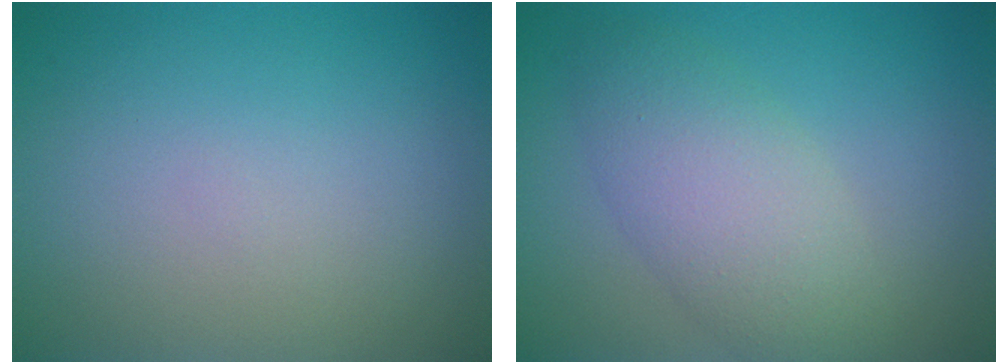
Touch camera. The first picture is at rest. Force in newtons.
{"total": 4.8, "press": 4.8, "slide": 0.2}